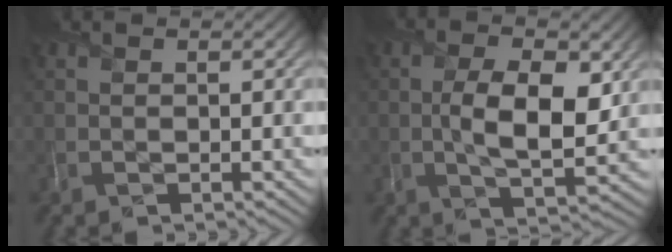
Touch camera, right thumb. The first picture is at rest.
{"total": 8.4, "force": [0.3, 3.7, 7.5], "torque": [-0.134, -0.005, 0.006]}